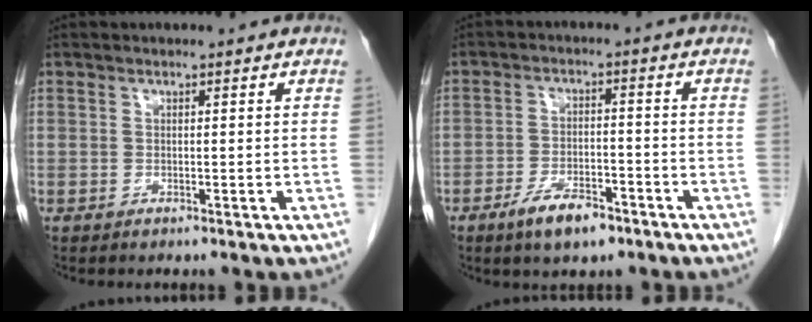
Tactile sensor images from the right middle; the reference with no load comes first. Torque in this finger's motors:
{"motor_torque": [0.83, -0.77, 0.31, 0.03]}